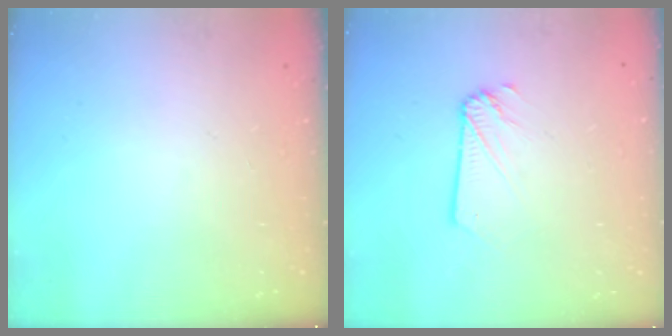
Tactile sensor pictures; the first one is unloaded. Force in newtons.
{"total": 1.9, "press": 1.9, "slide": 0.1}